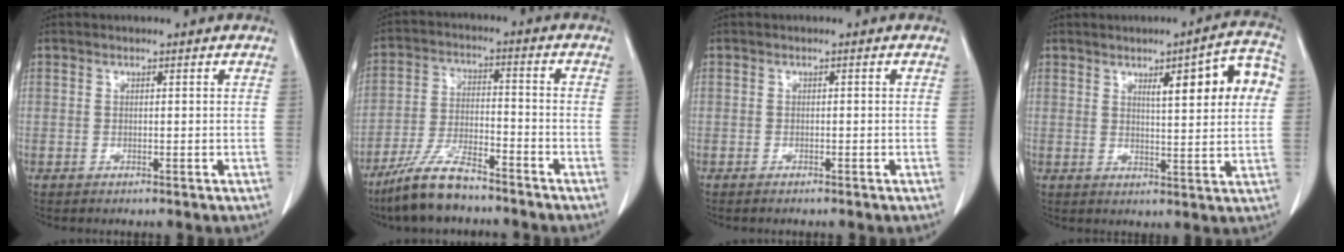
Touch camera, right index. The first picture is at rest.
{"total": 9.7, "force": [-7.9, 1.8, 5.5], "torque": [-0.112, -0.018, -0.151]}
{"total": 0.6, "force": [-0.5, 0.0, 0.4], "torque": [-0.007, -0.001, -0.010]}
{"total": 10.5, "force": [3.2, 1.6, 9.9], "torque": [-0.127, 0.018, 0.039]}